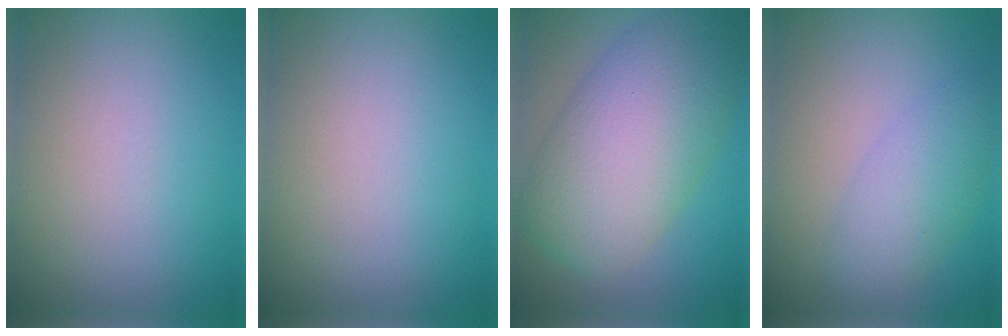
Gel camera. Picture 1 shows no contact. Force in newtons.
{"total": 0.0}
{"total": 10.7, "press": 10.7, "slide": 0.3}
{"total": 3.6, "press": 3.6, "slide": 0.0}